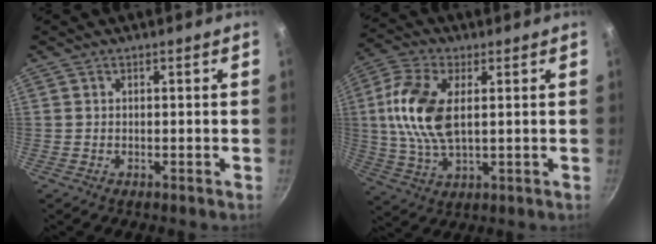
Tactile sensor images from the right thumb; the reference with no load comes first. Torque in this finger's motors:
{"motor_torque": [0.02, 0.73, 1.42, 0.07, 0.17]}